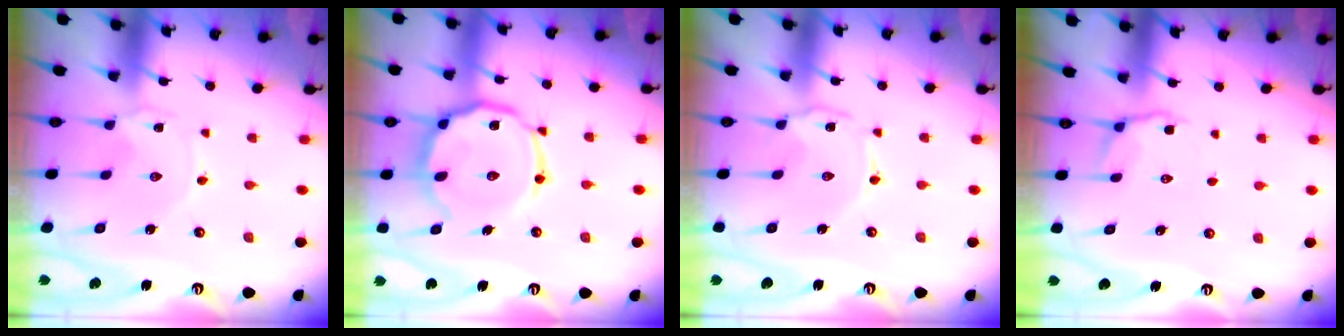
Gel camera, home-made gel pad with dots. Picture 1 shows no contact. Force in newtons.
{"total": 14.7, "press": 14.7, "slide": 1.1}
{"total": 1.5, "press": 1.5, "slide": 0.4}
{"total": 3.9, "press": 3.5, "slide": 1.7}